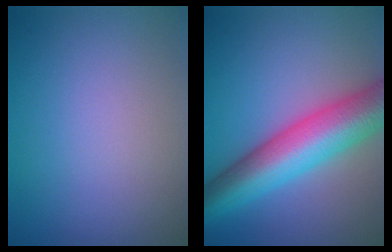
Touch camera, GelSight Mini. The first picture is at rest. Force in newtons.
{"total": 10.2, "press": 10.2, "slide": 0.3}